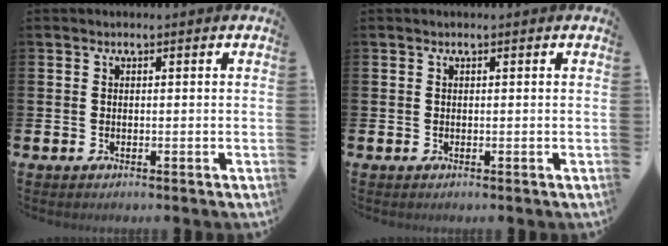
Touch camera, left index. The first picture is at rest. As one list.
[{"total": 0.0}]